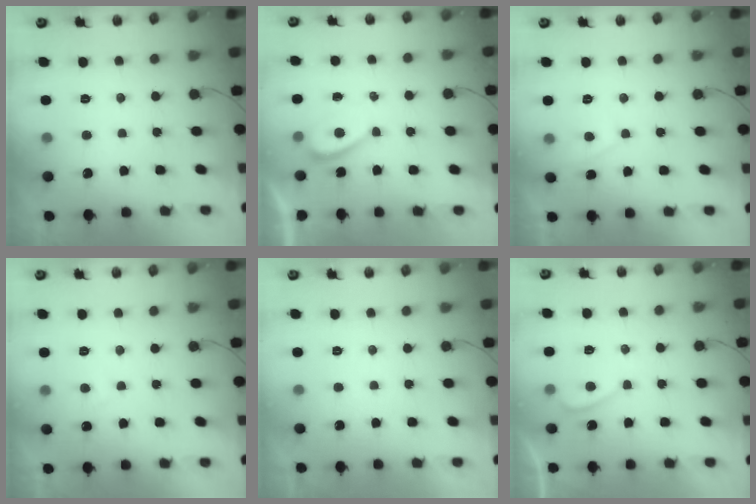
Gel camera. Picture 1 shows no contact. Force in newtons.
{"total": 1.1, "press": 1.0, "slide": 0.6}
{"total": 2.4, "press": 2.3, "slide": 0.5}
{"total": 0.6, "press": 0.3, "slide": 0.5}
{"total": 2.4, "press": 2.3, "slide": 0.4}
{"total": 0.5, "press": 0.2, "slide": 0.5}